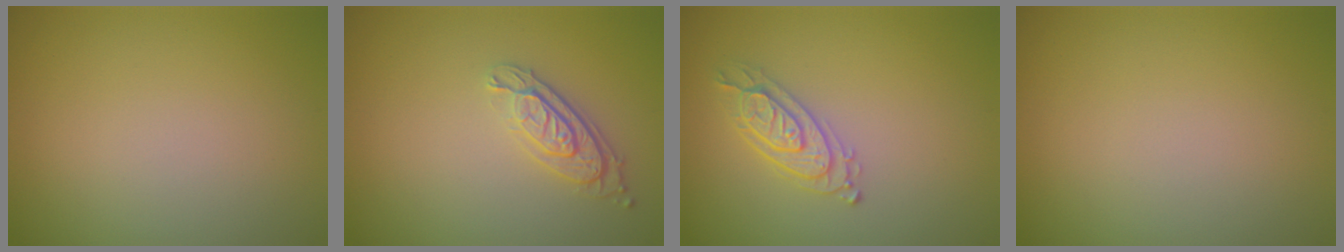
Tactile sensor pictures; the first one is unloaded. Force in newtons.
{"total": 3.0, "press": 2.3, "slide": 1.9}
{"total": 2.2, "press": 2.1, "slide": 0.4}
{"total": 0.0}